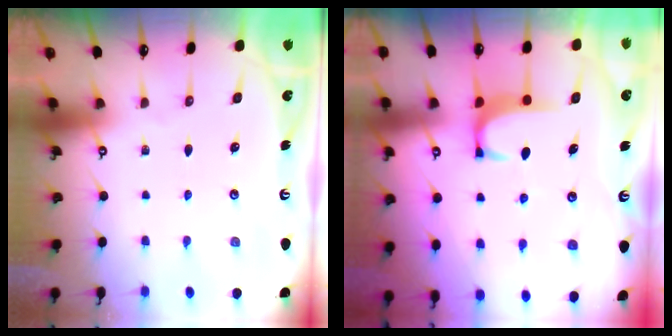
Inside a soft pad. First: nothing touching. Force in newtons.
{"total": 1.9, "press": 1.9, "slide": 0.5}